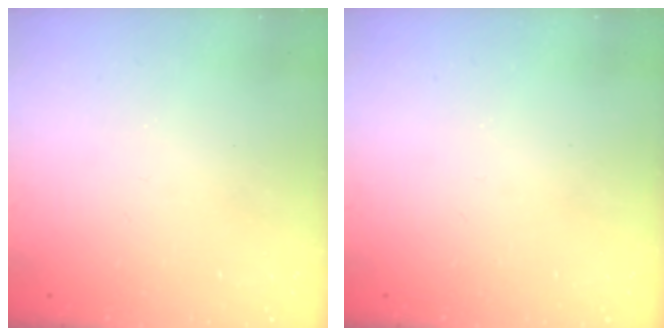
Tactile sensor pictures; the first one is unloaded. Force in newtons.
{"total": 0.0}